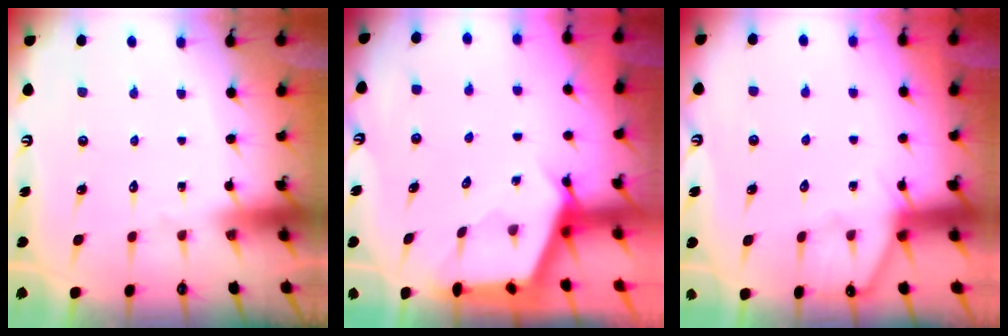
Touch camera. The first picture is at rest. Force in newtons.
{"total": 2.7, "press": 2.7, "slide": 0.3}
{"total": 3.6, "press": 3.6, "slide": 0.5}